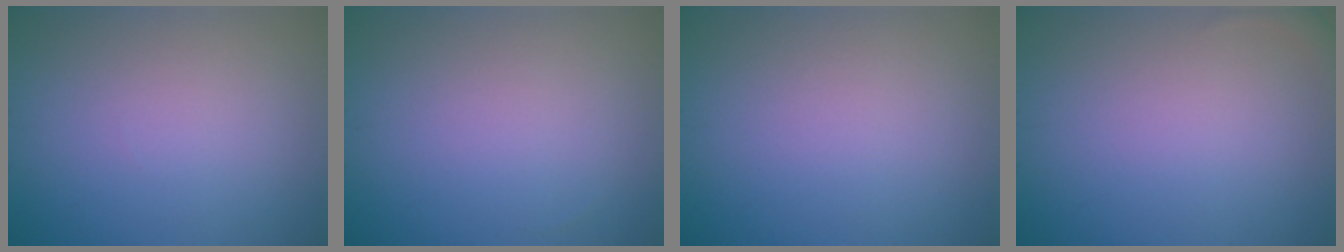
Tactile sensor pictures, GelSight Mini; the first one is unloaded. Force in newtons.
{"total": 0.0}
{"total": 0.0}
{"total": 1.1, "press": 1.1, "slide": 0.1}